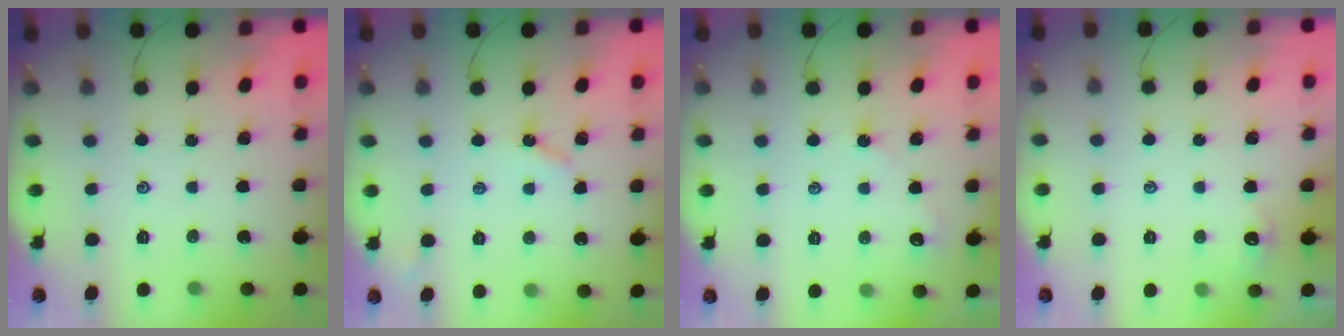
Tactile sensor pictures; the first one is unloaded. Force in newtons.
{"total": 3.0, "press": 2.9, "slide": 0.6}
{"total": 1.9, "press": 1.8, "slide": 0.4}
{"total": 2.4, "press": 2.4, "slide": 0.3}